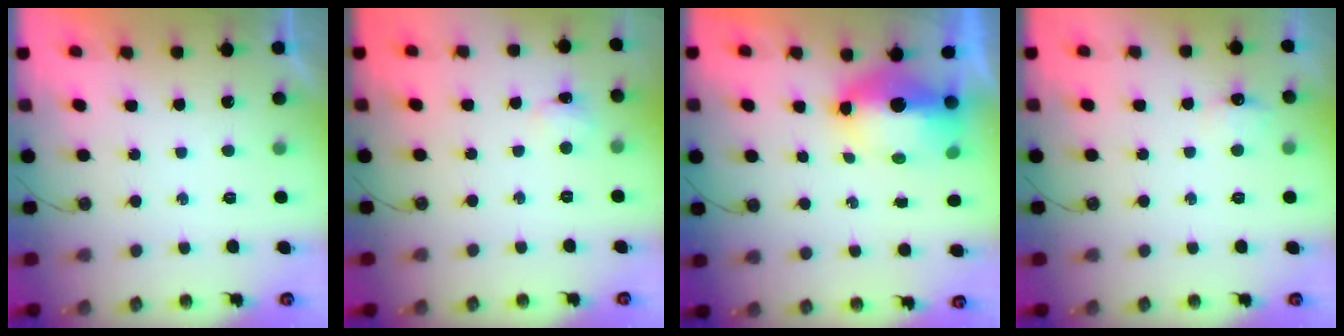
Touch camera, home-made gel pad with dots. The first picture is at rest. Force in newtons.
{"total": 1.7, "press": 1.6, "slide": 0.4}
{"total": 13.2, "press": 10.2, "slide": 8.4}
{"total": 5.4, "press": 5.3, "slide": 1.3}